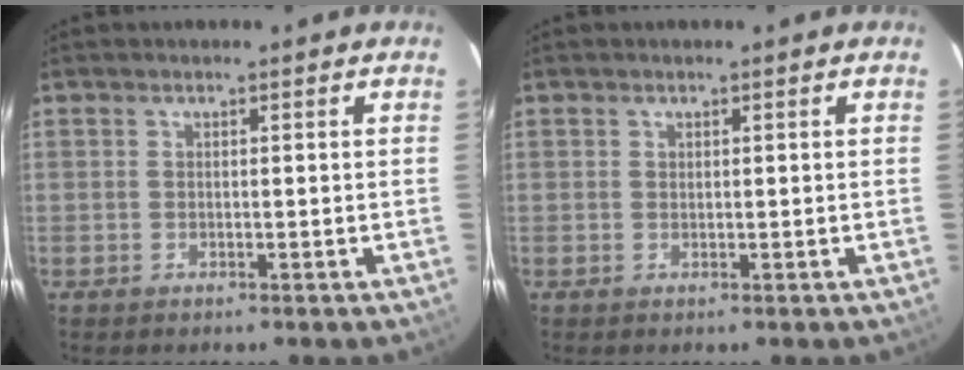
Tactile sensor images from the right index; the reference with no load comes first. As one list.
[{"total": 0.0}]